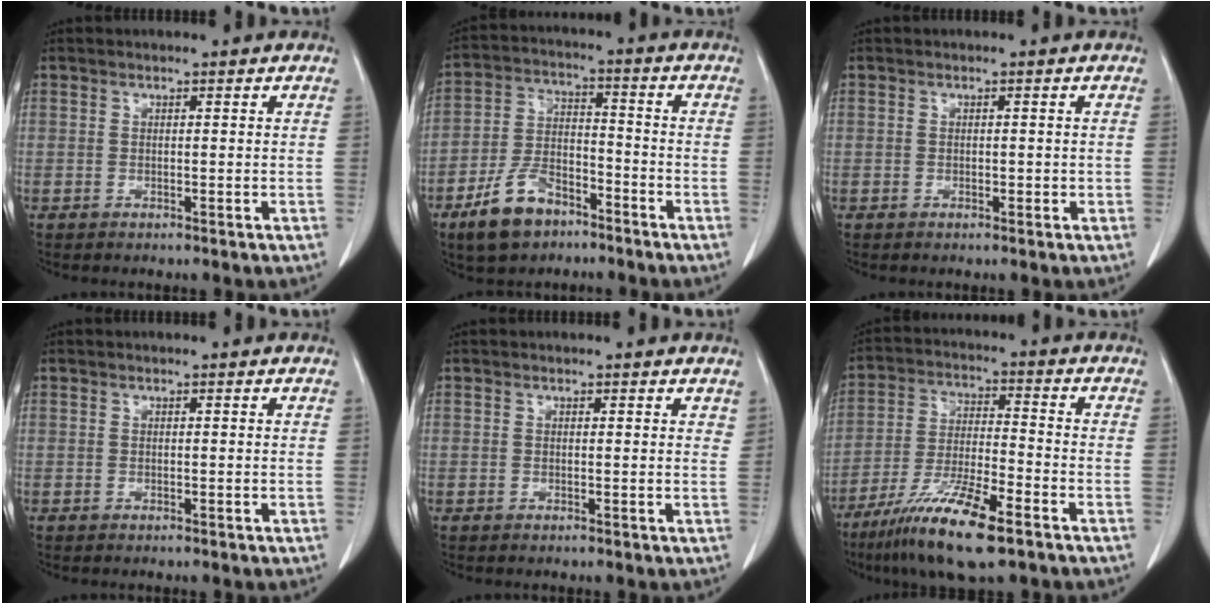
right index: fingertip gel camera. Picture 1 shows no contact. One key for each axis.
{"total": 8.7, "fx": -5.9, "fy": 3.9, "fz": 5.1, "tx": -0.118, "ty": 0.003, "tz": -0.114}
{"total": 0.9, "fx": -0.1, "fy": 0.7, "fz": 0.5, "tx": -0.003, "ty": 0.003, "tz": -0.001}
{"total": 0.0}
{"total": 1.1, "fx": 1.0, "fy": 0.5, "fz": 0.2, "tx": 0.007, "ty": 0.003, "tz": 0.009}
{"total": 12.8, "fx": -8.0, "fy": 1.7, "fz": 9.8, "tx": -0.188, "ty": -0.028, "tz": -0.143}